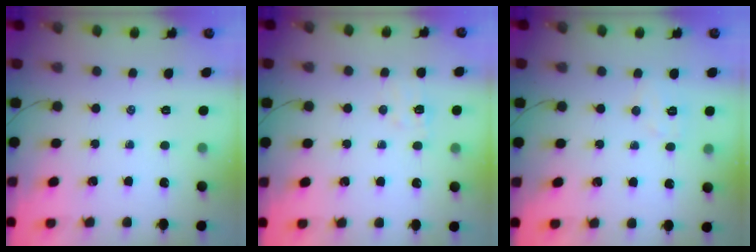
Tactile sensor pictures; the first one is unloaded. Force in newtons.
{"total": 6.5, "press": 6.4, "slide": 1.0}
{"total": 5.3, "press": 5.2, "slide": 0.9}